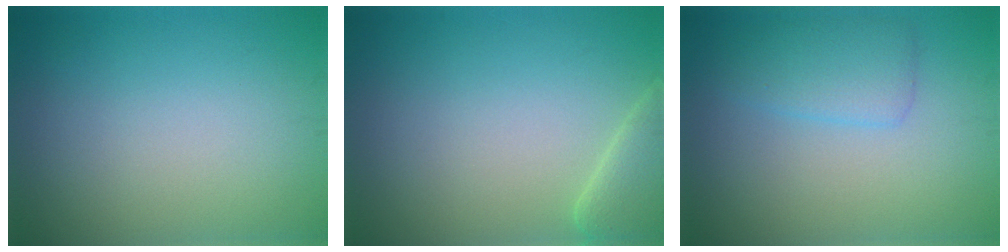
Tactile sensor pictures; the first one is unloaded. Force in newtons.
{"total": 3.2, "press": 3.2, "slide": 0.3}
{"total": 3.0, "press": 3.0, "slide": 0.2}